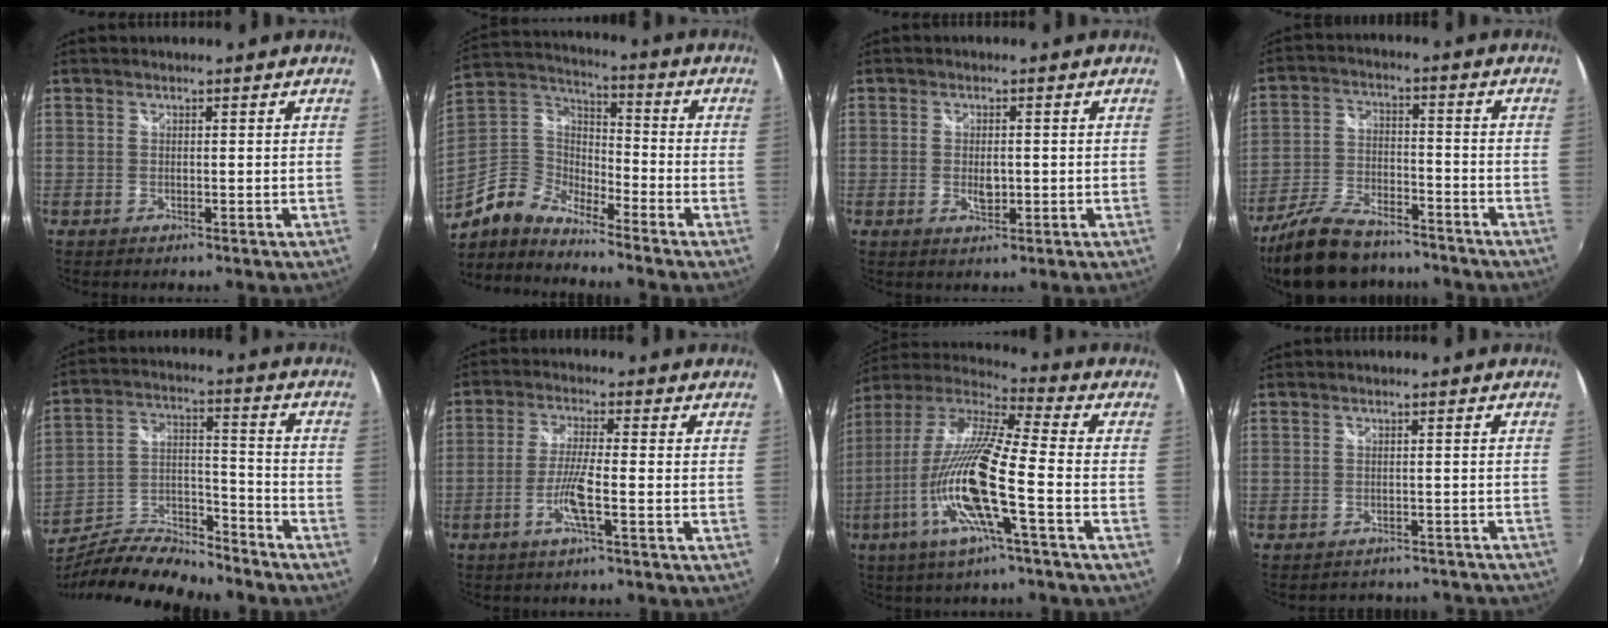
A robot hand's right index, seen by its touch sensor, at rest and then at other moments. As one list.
[{"total": 9.8, "force": [-7.5, 4.5, 4.4], "torque": [-0.099, 0.014, -0.165]}, {"total": 2.9, "force": [-0.4, 1.6, 2.4], "torque": [-0.040, -0.003, -0.006]}, {"total": 16.3, "force": [-13.4, 5.9, 7.3], "torque": [-0.161, -0.014, -0.225]}, {"total": 18.2, "force": [-14.8, 5.3, 9.1], "torque": [-0.178, 0.002, -0.248]}, {"total": 6.0, "force": [-2.5, 0.1, 5.5], "torque": [-0.117, -0.004, -0.050]}, {"total": 18.6, "force": [-6.3, 1.2, 17.5], "torque": [-0.321, -0.028, -0.127]}, {"total": 10.2, "force": [-9.3, 3.7, 2.3], "torque": [-0.043, 0.006, -0.101]}]